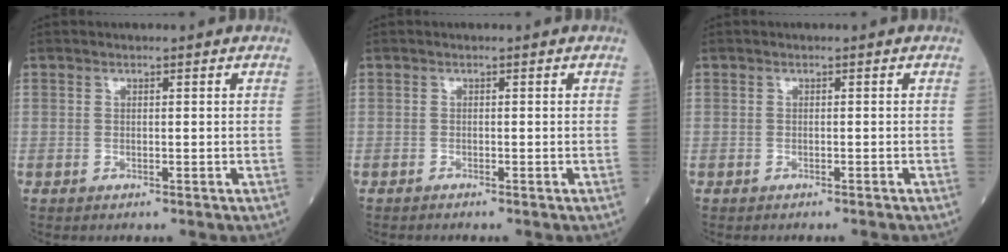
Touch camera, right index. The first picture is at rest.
{"total": 0.0}
{"total": 1.0, "force": [-0.9, -0.2, 0.3], "torque": [-0.004, 0.001, -0.013]}